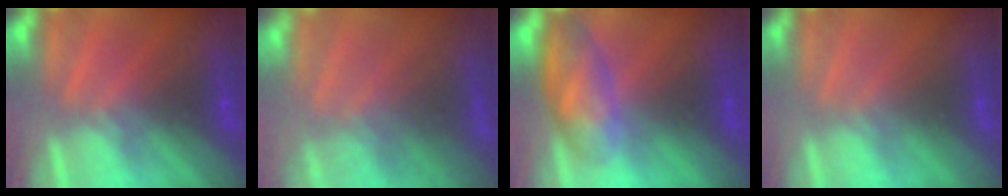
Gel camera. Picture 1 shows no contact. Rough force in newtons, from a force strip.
{"total": 7.7}
{"total": 4.8}
{"total": 3.5}